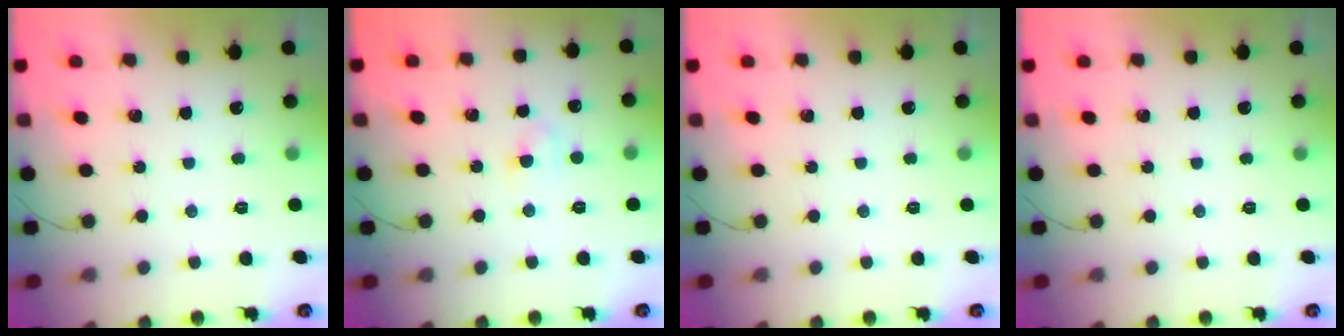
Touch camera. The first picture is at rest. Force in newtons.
{"total": 3.0, "press": 2.8, "slide": 1.3}
{"total": 0.0}
{"total": 0.0}